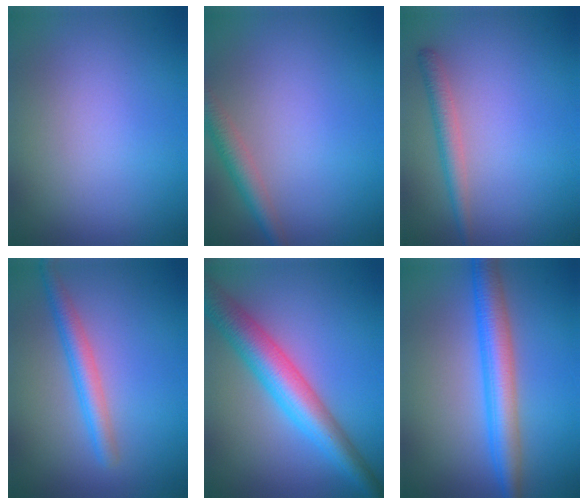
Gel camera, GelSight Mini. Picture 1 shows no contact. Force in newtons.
{"total": 2.6, "press": 2.6, "slide": 0.1}
{"total": 2.1, "press": 2.1, "slide": 0.1}
{"total": 2.8, "press": 2.8, "slide": 0.1}
{"total": 7.0, "press": 7.0, "slide": 0.0}
{"total": 4.9, "press": 4.9, "slide": 0.1}